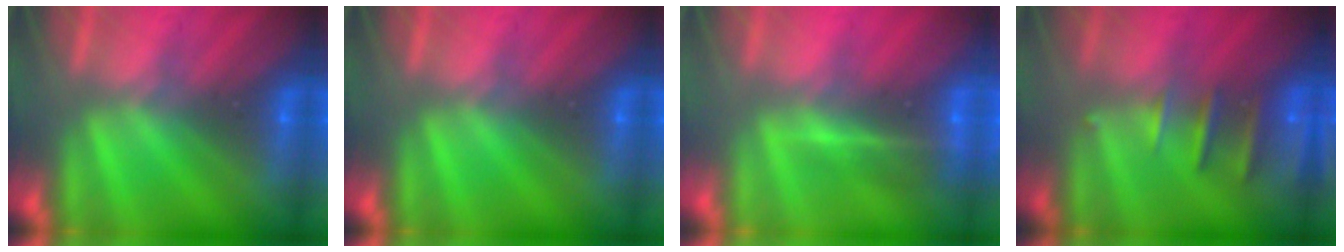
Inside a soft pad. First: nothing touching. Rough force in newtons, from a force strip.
{"total": 0.0}
{"total": 1.7}
{"total": 2.4}